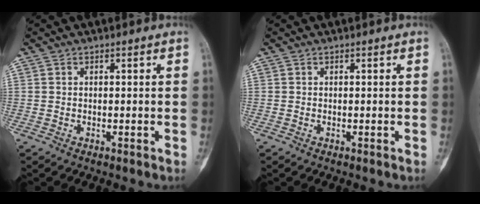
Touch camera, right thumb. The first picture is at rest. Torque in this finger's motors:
{"motor_torque": [0.04, -0.04, 0.00, 0.00, 0.00]}